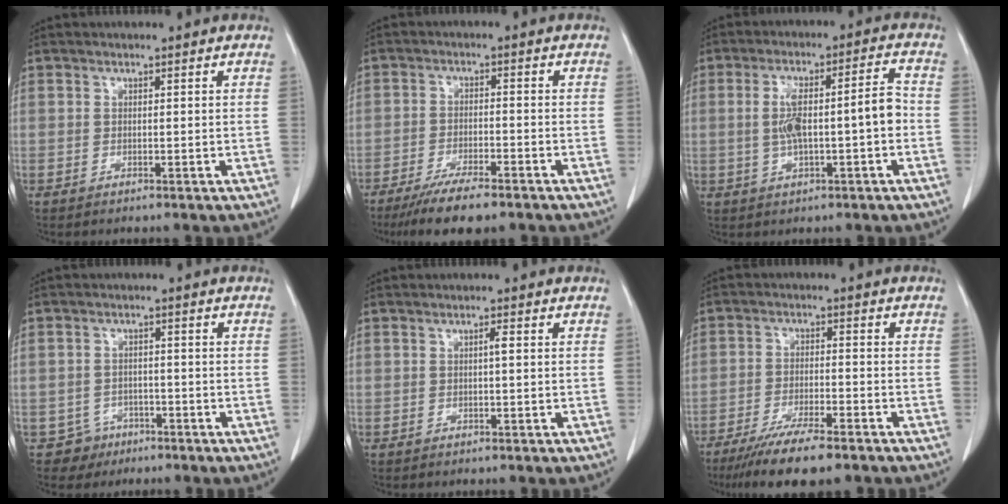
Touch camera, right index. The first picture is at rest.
{"total": 8.5, "force": [-6.6, 1.3, 5.2], "torque": [-0.084, -0.018, -0.105]}
{"total": 9.1, "force": [-0.7, 1.6, 8.9], "torque": [-0.160, 0.027, -0.009]}
{"total": 3.7, "force": [-2.1, 3.0, -0.4], "torque": [0.013, 0.014, -0.031]}
{"total": 0.8, "force": [0.1, 0.0, 0.8], "torque": [-0.014, 0.001, 0.001]}
{"total": 10.3, "force": [-7.9, 1.2, 6.5], "torque": [-0.104, -0.023, -0.127]}